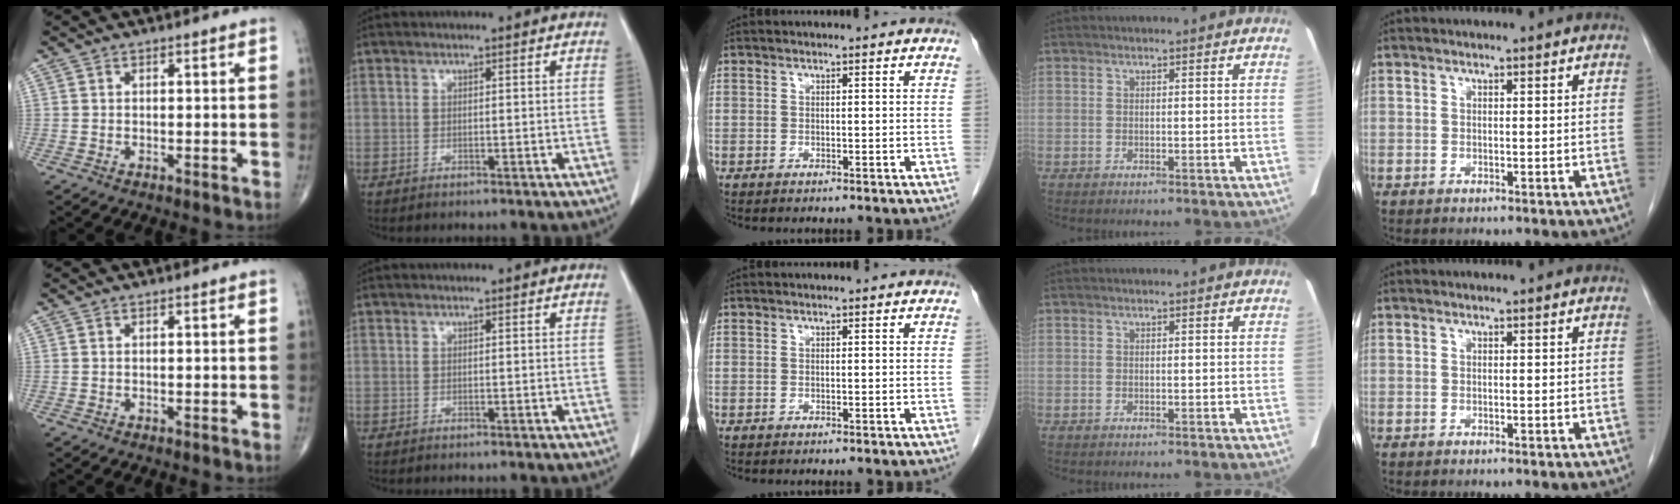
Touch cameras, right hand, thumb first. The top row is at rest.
{}